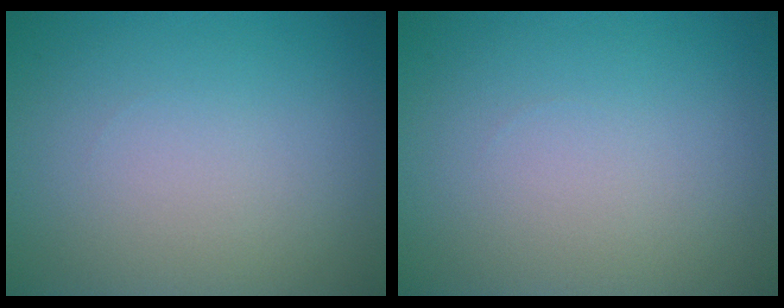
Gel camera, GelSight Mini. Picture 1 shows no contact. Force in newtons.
{"total": 0.0}